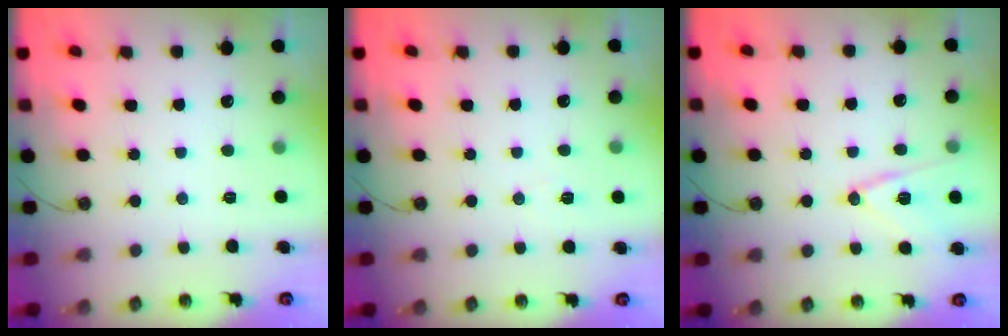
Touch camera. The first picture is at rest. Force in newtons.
{"total": 5.0, "press": 3.4, "slide": 3.7}
{"total": 12.6, "press": 12.2, "slide": 3.2}